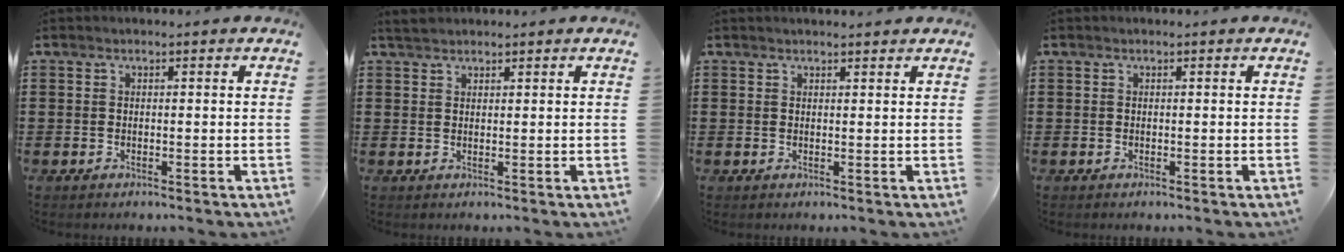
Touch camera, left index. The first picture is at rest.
{"total": 1.6, "force": [1.5, 0.5, 0.5], "torque": [-0.014, 0.003, 0.029]}
{"total": 0.9, "force": [0.9, 0.1, 0.2], "torque": [-0.005, 0.000, 0.017]}
{"total": 0.0}